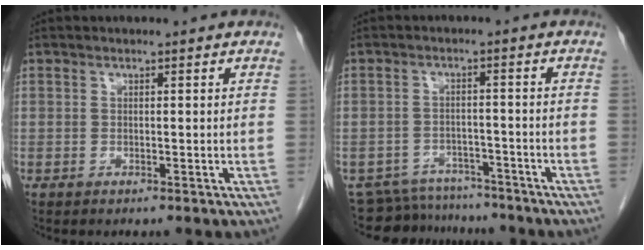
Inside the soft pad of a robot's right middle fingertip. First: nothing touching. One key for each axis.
{"total": 9.4, "fx": -8.9, "fy": 2.9, "fz": 0.4, "tx": -0.005, "ty": 0.011, "tz": -0.123}